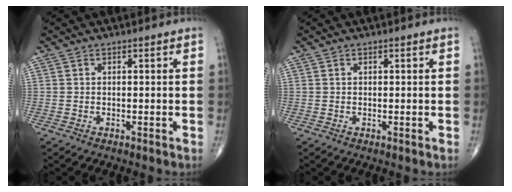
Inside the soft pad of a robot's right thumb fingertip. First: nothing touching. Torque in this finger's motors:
{"motor_torque": [-0.24, 0.21, -0.30, 0.04, 0.02]}